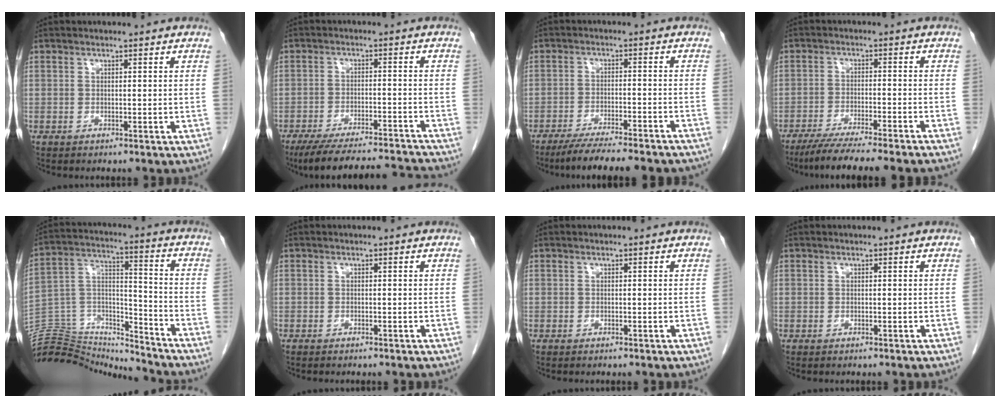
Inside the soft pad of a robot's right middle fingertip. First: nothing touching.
{"total": 16.2, "force": [-15.2, 0.6, 5.6], "torque": [-0.093, -0.009, -0.219]}
{"total": 14.7, "force": [-12.9, 1.2, 7.1], "torque": [-0.100, -0.019, -0.183]}
{"total": 11.6, "force": [-9.9, -0.7, 6.1], "torque": [-0.073, -0.029, -0.151]}
{"total": 17.2, "force": [-17.0, 2.0, 1.5], "torque": [-0.019, 0.054, -0.286]}
{"total": 0.6, "force": [-0.5, 0.1, 0.2], "torque": [-0.003, 0.000, -0.006]}
{"total": 0.0}
{"total": 0.0}